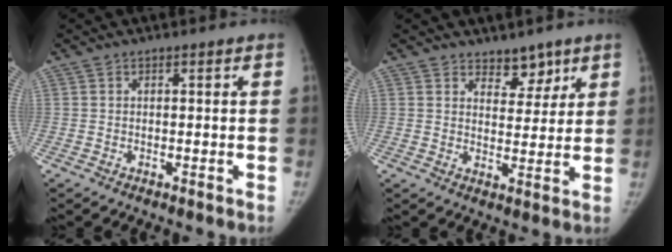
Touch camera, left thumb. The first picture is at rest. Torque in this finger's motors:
{"motor_torque": [-0.07, -0.02, 0.54, -0.21, -0.05]}